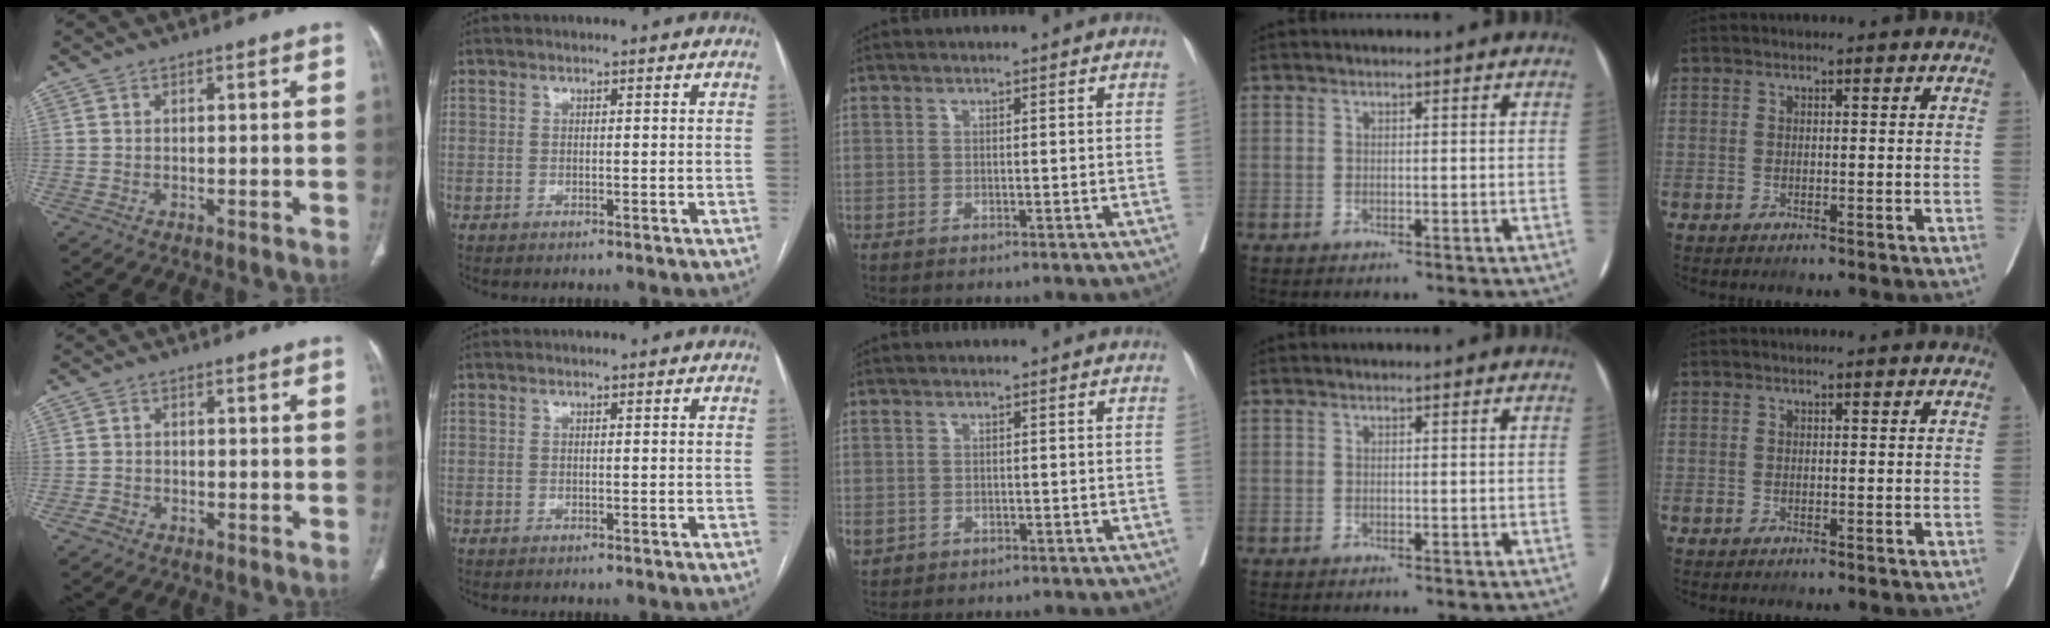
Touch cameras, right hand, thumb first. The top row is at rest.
{"thumb": {"total": 1.7, "force": [-1.1, 1.2, 0.4], "torque": [-0.011, 0.007, -0.022]}, "middle": {"total": 2.3, "force": [-0.5, 2.0, 1.0], "torque": [-0.026, 0.000, 0.002]}}